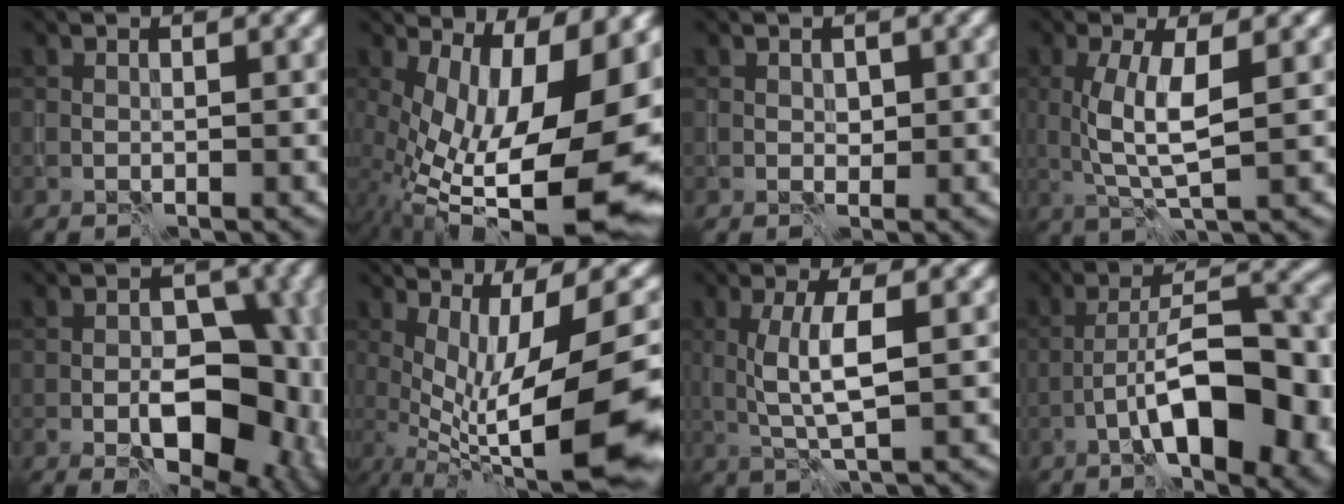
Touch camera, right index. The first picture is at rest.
{"total": 17.0, "force": [-0.6, 7.2, 15.4], "torque": [-0.220, -0.032, 0.015]}
{"total": 1.0, "force": [0.1, 0.9, 0.4], "torque": [-0.006, -0.003, 0.003]}
{"total": 4.6, "force": [0.3, 1.3, 4.4], "torque": [-0.096, -0.004, 0.010]}
{"total": 11.0, "force": [-3.0, 6.2, 8.6], "torque": [-0.089, -0.002, -0.050]}
{"total": 13.5, "force": [-2.6, 3.5, 12.8], "torque": [-0.200, -0.020, -0.030]}
{"total": 4.1, "force": [0.2, 0.9, 3.9], "torque": [-0.081, 0.002, 0.004]}
{"total": 11.3, "force": [-4.9, 3.7, 9.5], "torque": [-0.139, 0.015, -0.076]}